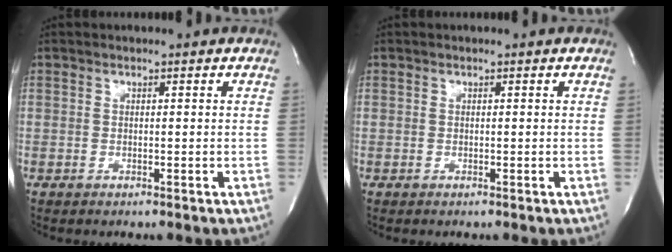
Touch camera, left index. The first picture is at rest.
{"total": 0.0}